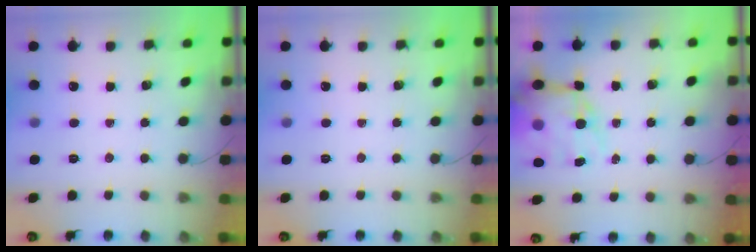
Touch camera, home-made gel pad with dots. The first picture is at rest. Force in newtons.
{"total": 0.0}
{"total": 14.3, "press": 14.0, "slide": 3.2}